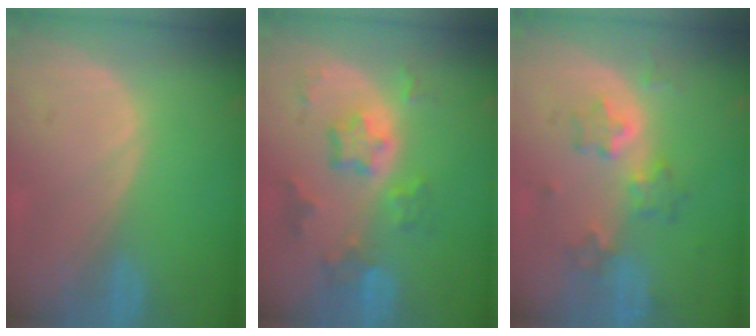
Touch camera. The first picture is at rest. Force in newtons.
{"total": 7.4, "press": 6.6, "slide": 3.3}
{"total": 6.0, "press": 5.8, "slide": 1.8}